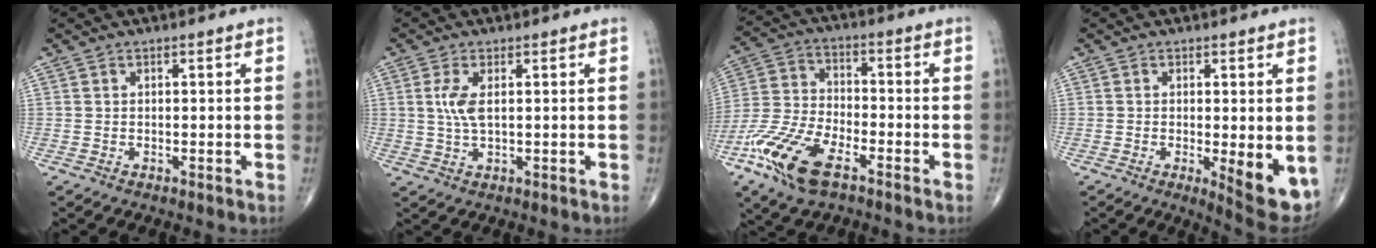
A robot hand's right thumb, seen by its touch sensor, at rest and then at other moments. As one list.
[{"total": 3.8, "force": [0.8, 1.4, 3.4], "torque": [-0.080, 0.000, 0.021]}, {"total": 14.7, "force": [-8.2, 6.4, 10.4], "torque": [-0.222, 0.018, -0.164]}, {"total": 8.5, "force": [-1.5, 2.4, 8.0], "torque": [-0.102, -0.023, -0.016]}]